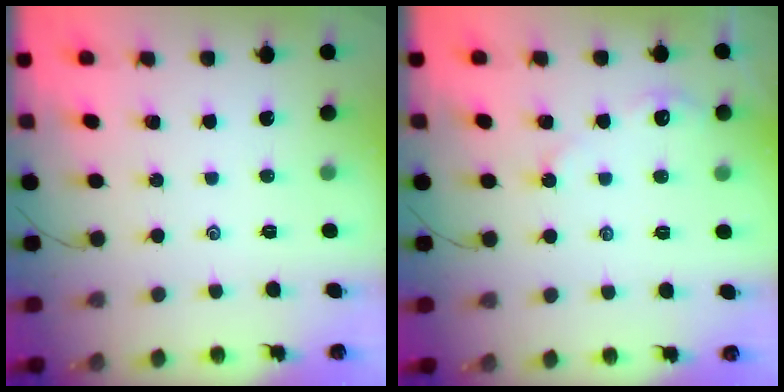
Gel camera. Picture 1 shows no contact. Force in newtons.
{"total": 2.8, "press": 2.8, "slide": 0.4}